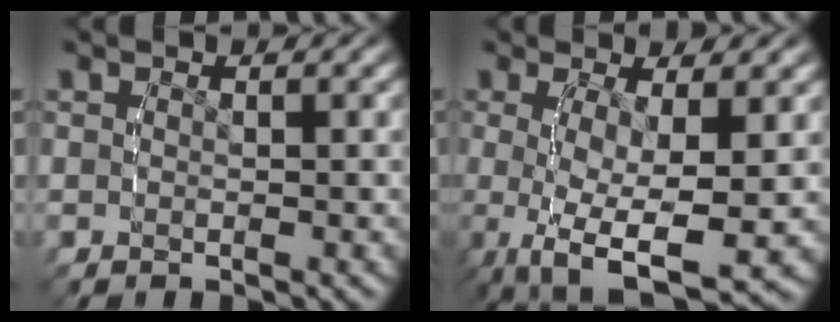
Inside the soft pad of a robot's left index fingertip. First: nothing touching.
{"total": 8.4, "force": [-2.7, 4.0, 6.9], "torque": [-0.159, -0.052, -0.011]}